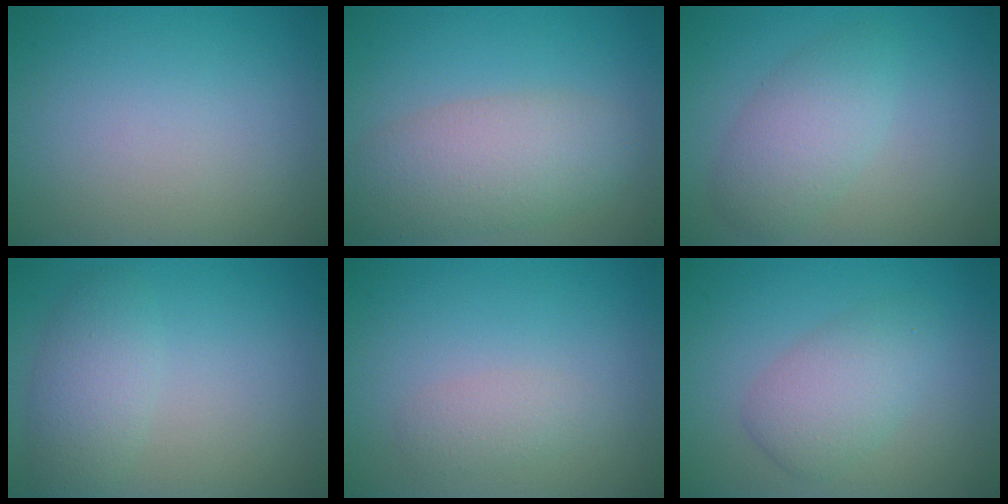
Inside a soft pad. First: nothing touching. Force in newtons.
{"total": 5.6, "press": 5.6, "slide": 0.3}
{"total": 3.6, "press": 3.6, "slide": 0.2}
{"total": 2.6, "press": 2.6, "slide": 0.2}
{"total": 1.5, "press": 1.5, "slide": 0.1}
{"total": 3.5, "press": 3.5, "slide": 0.2}